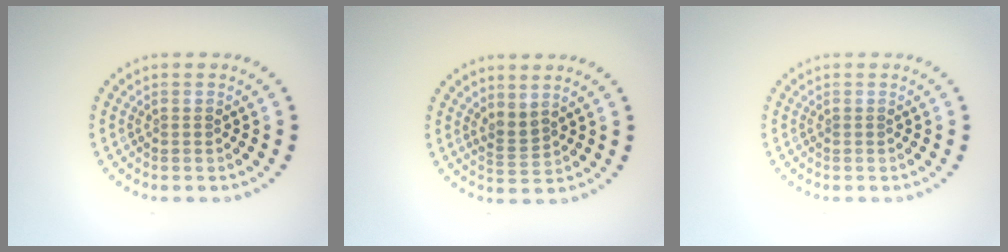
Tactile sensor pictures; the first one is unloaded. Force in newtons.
{"total": 1.9, "press": 1.4, "slide": 1.3}
{"total": 0.0}